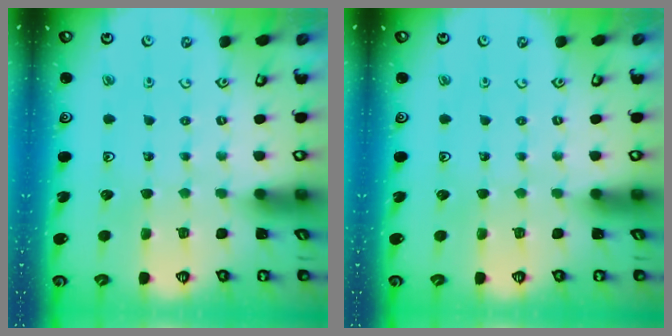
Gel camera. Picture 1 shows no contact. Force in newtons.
{"total": 0.0}